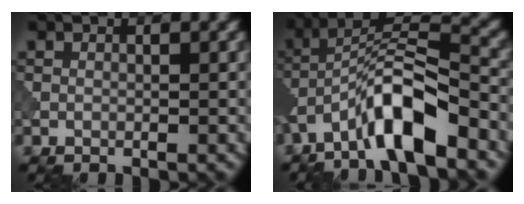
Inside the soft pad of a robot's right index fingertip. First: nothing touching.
{"total": 8.0, "force": [-4.9, 1.9, 6.0], "torque": [-0.106, 0.017, -0.094]}